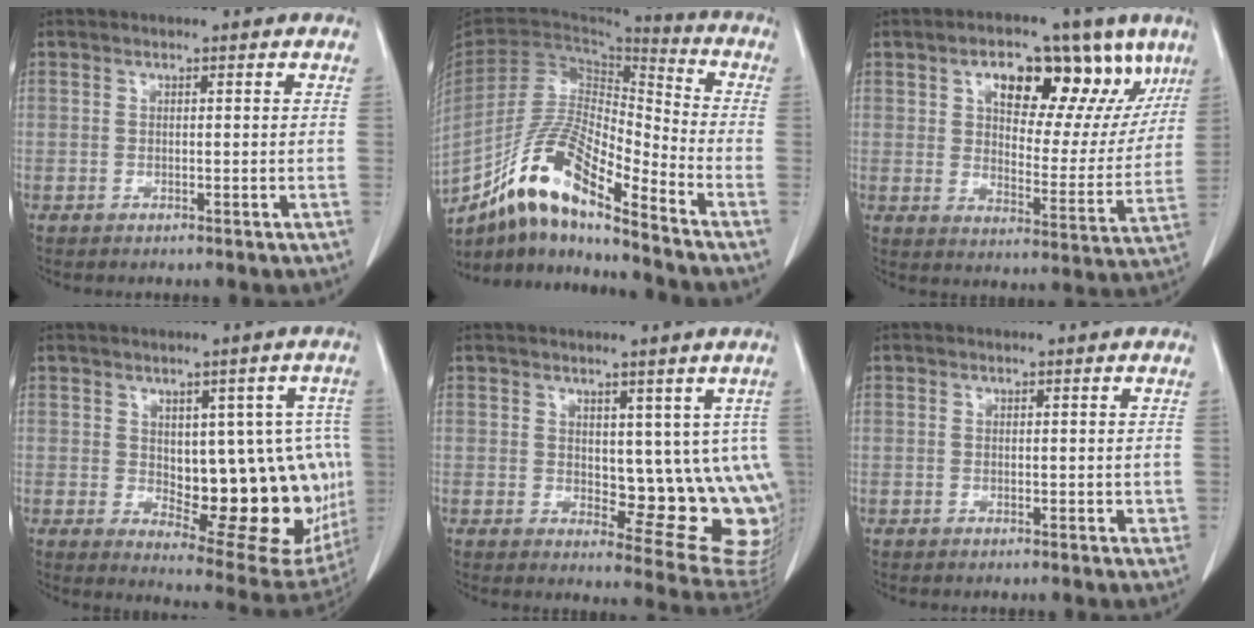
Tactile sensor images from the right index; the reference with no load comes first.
{"total": 15.0, "force": [-10.8, 2.6, 10.1], "torque": [-0.193, 0.011, -0.197]}
{"total": 17.1, "force": [9.0, 8.1, 12.1], "torque": [-0.154, 0.019, 0.134]}
{"total": 16.8, "force": [-0.4, 7.6, 15.0], "torque": [-0.156, 0.010, 0.022]}
{"total": 11.3, "force": [1.9, 5.4, 9.8], "torque": [-0.097, -0.015, 0.036]}
{"total": 1.3, "force": [0.0, 0.9, 0.9], "torque": [-0.007, 0.000, 0.001]}